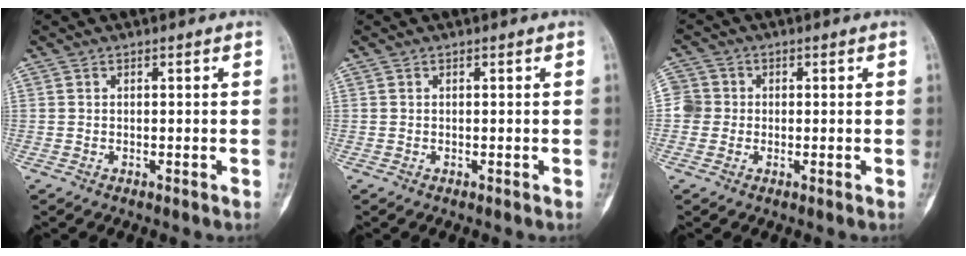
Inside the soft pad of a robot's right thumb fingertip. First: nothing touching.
{"total": 0.0}
{"total": 3.9, "force": [-0.3, 3.9, 0.6], "torque": [0.014, 0.010, -0.015]}